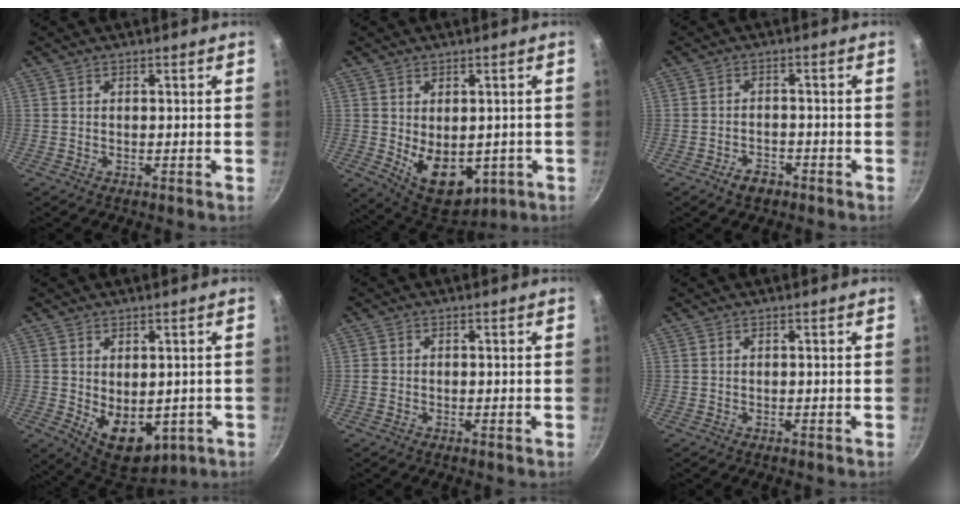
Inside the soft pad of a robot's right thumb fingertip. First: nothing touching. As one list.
[{"total": 12.2, "force": [-2.0, 8.0, 8.9], "torque": [-0.102, -0.017, -0.002]}, {"total": 3.7, "force": [-2.6, 2.1, 1.8], "torque": [-0.021, 0.021, -0.038]}, {"total": 10.5, "force": [-1.5, 7.0, 7.7], "torque": [-0.088, -0.018, 0.002]}, {"total": 0.9, "force": [-0.4, 0.8, 0.4], "torque": [-0.008, 0.001, -0.008]}, {"total": 0.0}]